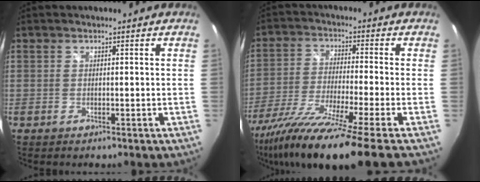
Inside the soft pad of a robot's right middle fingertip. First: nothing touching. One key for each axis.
{"total": 18.3, "fx": -14.7, "fy": -1.9, "fz": 10.8, "tx": -0.214, "ty": -0.062, "tz": -0.255}